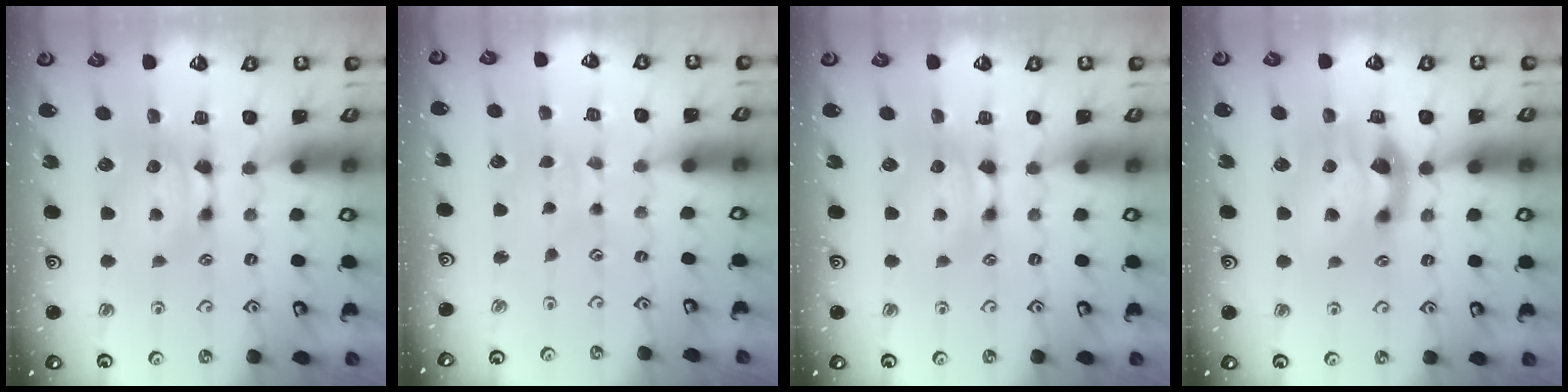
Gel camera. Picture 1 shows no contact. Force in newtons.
{"total": 3.6, "press": 3.6, "slide": 0.1}
{"total": 0.0}
{"total": 4.5, "press": 4.1, "slide": 2.0}